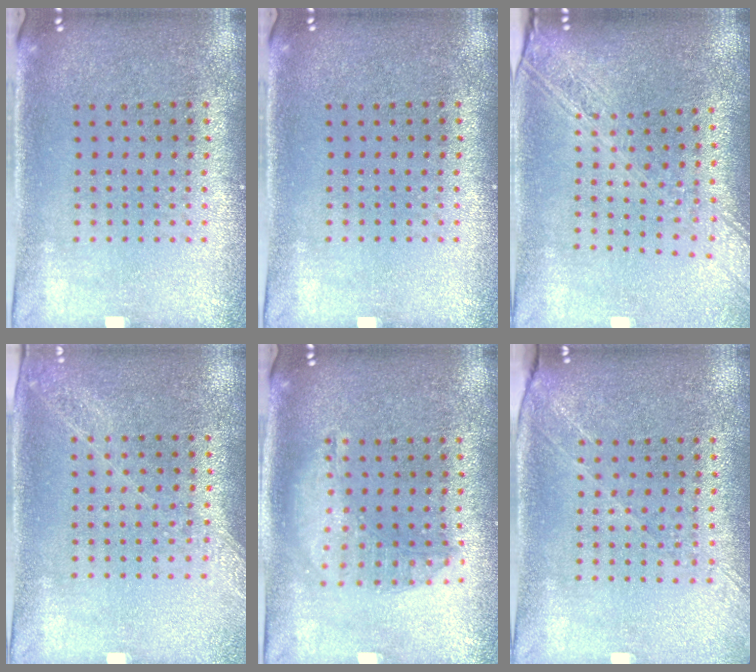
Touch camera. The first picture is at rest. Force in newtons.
{"total": 0.0}
{"total": 2.3, "press": 1.9, "slide": 1.2}
{"total": 1.2, "press": 1.2, "slide": 0.2}
{"total": 1.5, "press": 1.5, "slide": 0.5}
{"total": 1.4, "press": 1.3, "slide": 0.6}